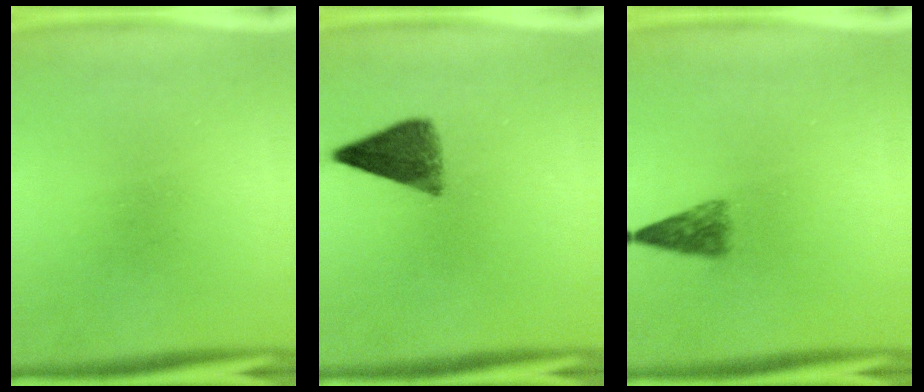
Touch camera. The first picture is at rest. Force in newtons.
{"total": 6.4}
{"total": 2.9}